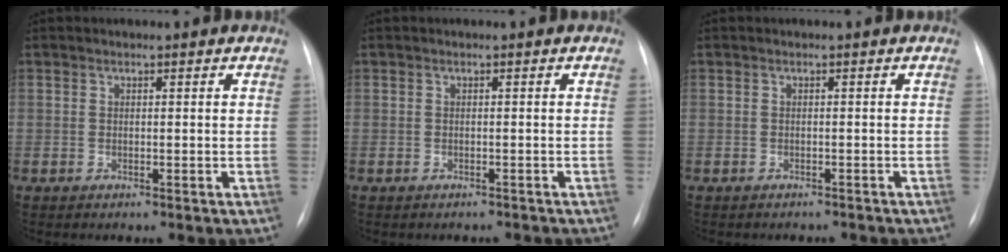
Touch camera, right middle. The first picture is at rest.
{"total": 2.4, "force": [-2.2, 0.9, 0.4], "torque": [-0.008, -0.003, -0.025]}
{"total": 3.2, "force": [-3.0, 1.1, 0.6], "torque": [-0.009, -0.004, -0.033]}